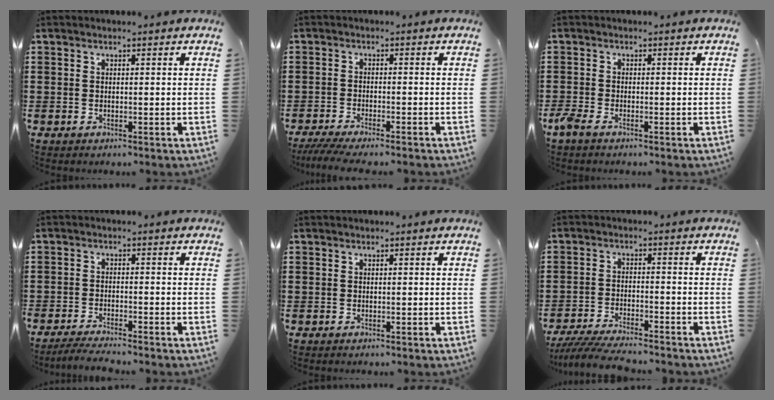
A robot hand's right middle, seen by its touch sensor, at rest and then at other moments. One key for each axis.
{"total": 3.0, "fx": -2.6, "fy": -0.1, "fz": 1.4, "tx": -0.031, "ty": -0.008, "tz": -0.052}
{"total": 1.6, "fx": -1.1, "fy": 0.4, "fz": 1.0, "tx": -0.042, "ty": -0.009, "tz": -0.027}
{"total": 3.0, "fx": -2.9, "fy": -0.1, "fz": 0.8, "tx": -0.014, "ty": 0.001, "tz": -0.057}
{"total": 0.0}
{"total": 5.0, "fx": -4.7, "fy": 0.3, "fz": 1.6, "tx": -0.040, "ty": -0.010, "tz": -0.095}